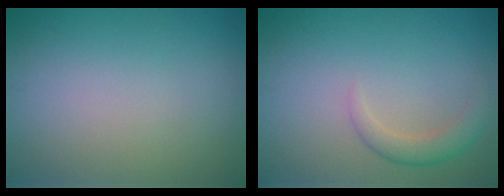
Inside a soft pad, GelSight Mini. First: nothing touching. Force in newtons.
{"total": 2.1, "press": 2.1, "slide": 0.2}